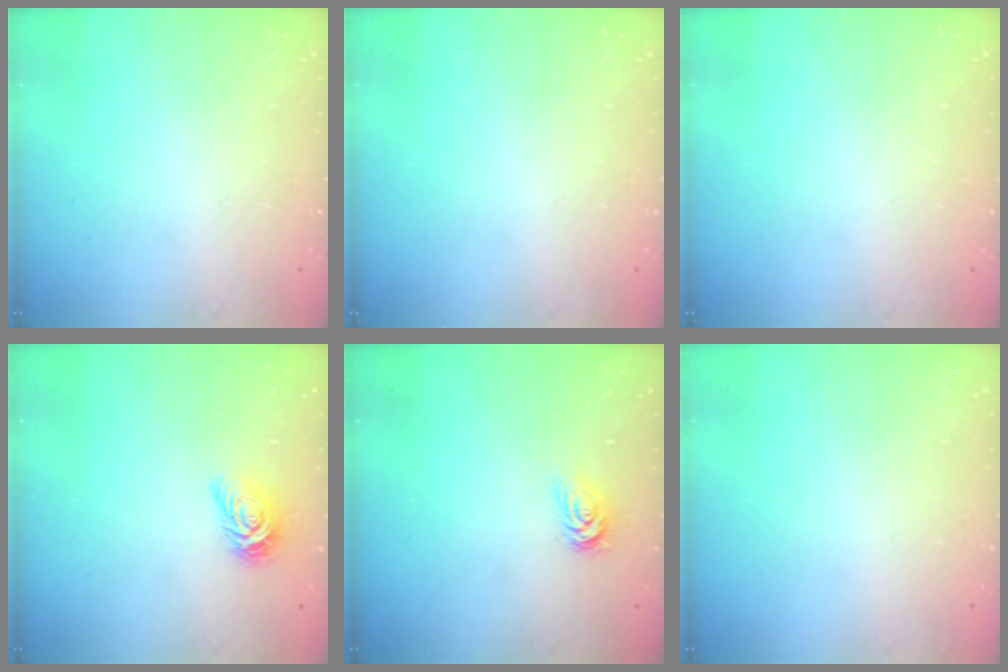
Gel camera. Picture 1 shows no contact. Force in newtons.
{"total": 0.0}
{"total": 0.0}
{"total": 7.6, "press": 7.6, "slide": 0.2}
{"total": 2.7, "press": 2.7, "slide": 0.4}
{"total": 0.0}